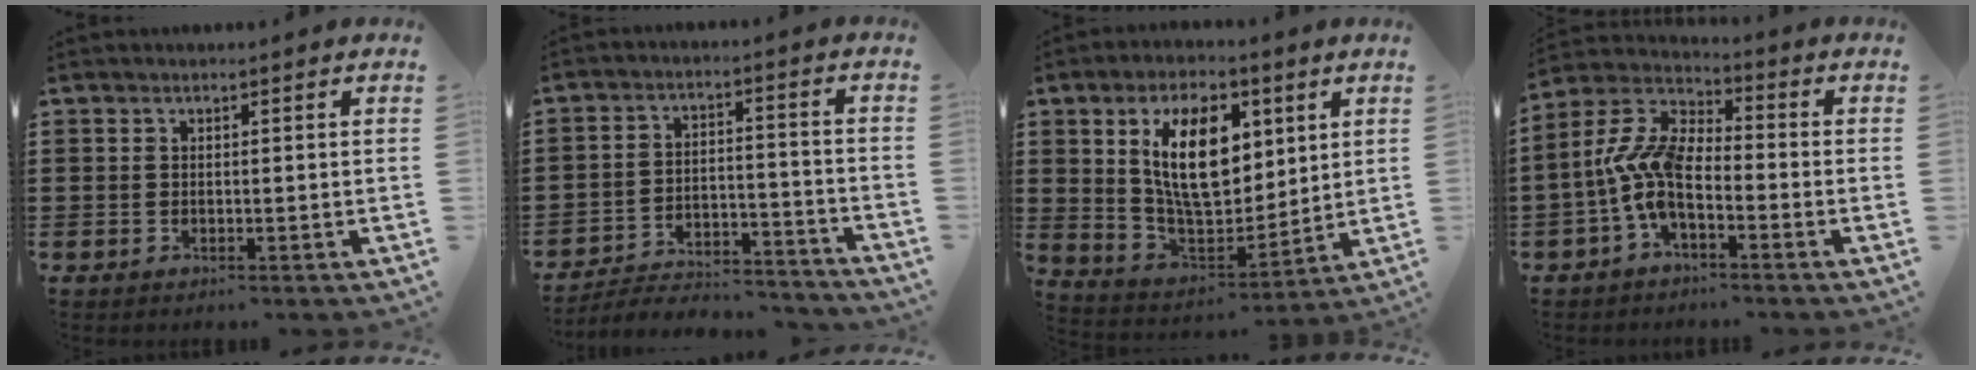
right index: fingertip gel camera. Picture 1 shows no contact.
{"total": 4.8, "force": [-4.6, 0.9, 1.1], "torque": [-0.021, 0.008, -0.093]}
{"total": 13.1, "force": [4.3, 7.0, 10.2], "torque": [-0.200, 0.009, 0.074]}
{"total": 8.5, "force": [-2.7, 3.6, 7.2], "torque": [-0.188, -0.017, -0.059]}